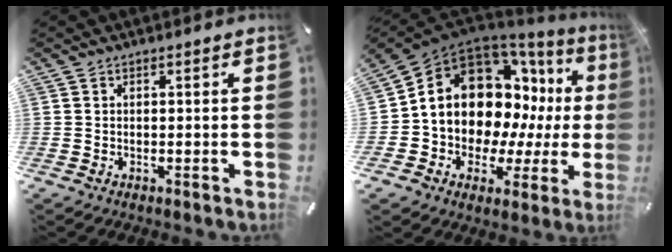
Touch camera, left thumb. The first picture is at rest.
{"total": 16.6, "force": [4.6, 12.3, 10.1], "torque": [-0.174, -0.055, 0.090]}